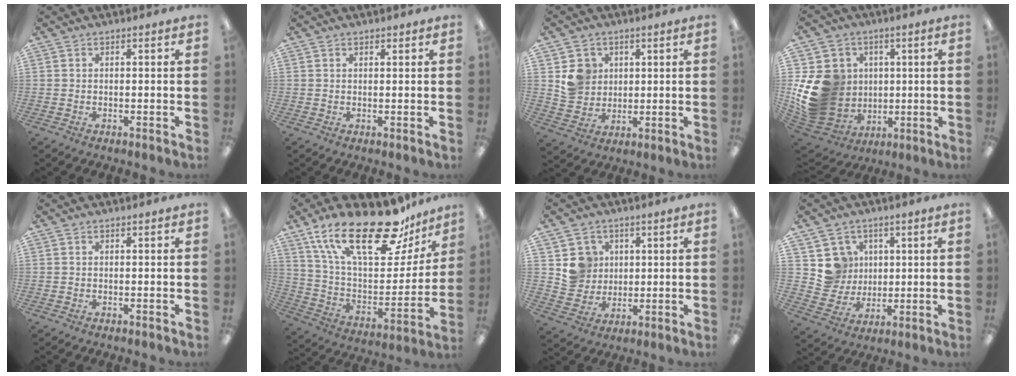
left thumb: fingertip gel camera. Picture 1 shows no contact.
{"total": 0.7, "force": [0.6, 0.3, 0.3], "torque": [-0.005, 0.001, 0.011]}
{"total": 7.3, "force": [2.7, 6.7, 1.5], "torque": [-0.022, -0.001, 0.053]}
{"total": 18.5, "force": [0.6, 16.2, 9.0], "torque": [-0.188, -0.009, 0.035]}
{"total": 0.0}
{"total": 27.3, "force": [18.1, 10.4, 17.7], "torque": [-0.299, -0.105, 0.310]}
{"total": 7.9, "force": [2.9, 7.3, 0.8], "torque": [-0.017, -0.004, 0.059]}
{"total": 8.3, "force": [3.1, 7.7, 0.7], "torque": [-0.020, -0.008, 0.066]}